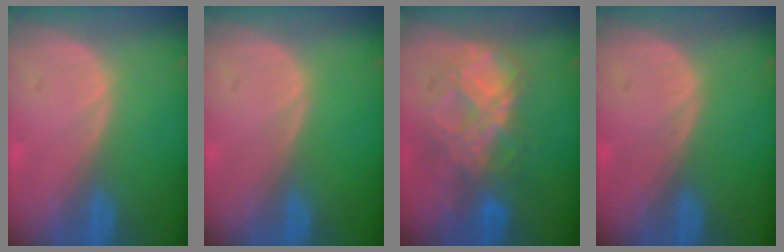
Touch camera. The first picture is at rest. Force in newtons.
{"total": 0.0}
{"total": 8.6, "press": 7.5, "slide": 4.1}
{"total": 0.0}